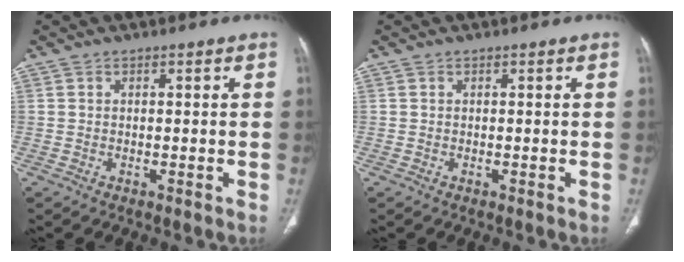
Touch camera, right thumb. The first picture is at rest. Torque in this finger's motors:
{"motor_torque": [-0.57, -0.11, -0.37, 0.37, 0.04]}